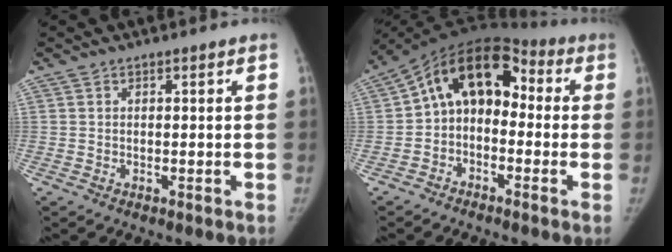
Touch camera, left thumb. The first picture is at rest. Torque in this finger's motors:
{"motor_torque": [-0.42, 1.54, 0.91, 0.57, 0.15]}